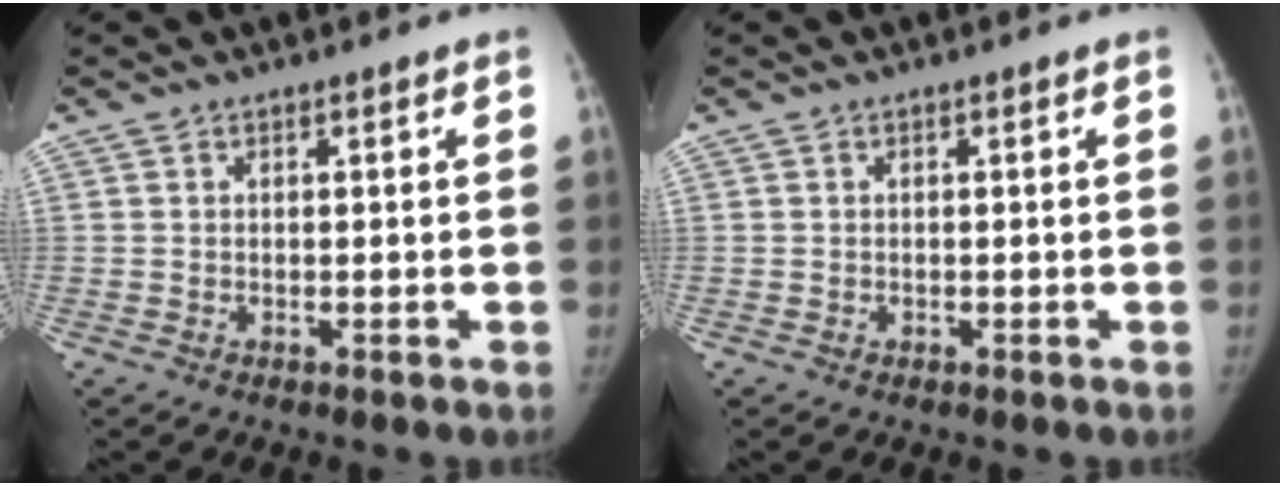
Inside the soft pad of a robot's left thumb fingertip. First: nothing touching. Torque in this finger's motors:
{"motor_torque": [-0.21, -0.15, 0.27, 0.29, 0.00]}